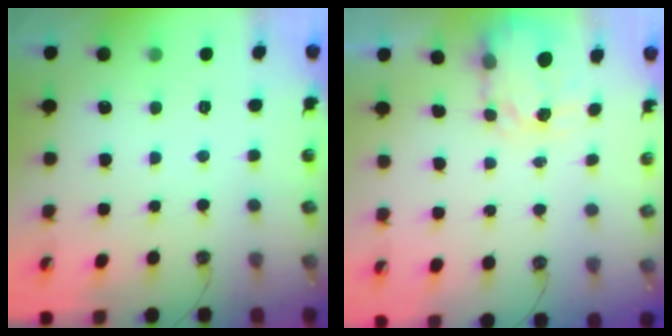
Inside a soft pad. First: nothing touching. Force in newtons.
{"total": 3.5, "press": 3.5, "slide": 0.4}